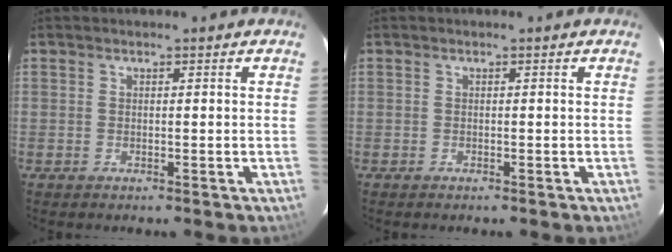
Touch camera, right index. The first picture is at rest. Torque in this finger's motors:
{"motor_torque": [-0.16, -0.05, -0.03, 0.00]}